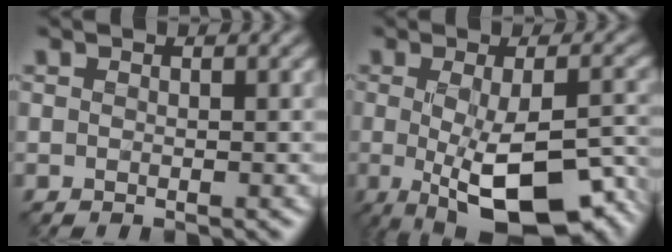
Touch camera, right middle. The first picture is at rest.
{"total": 11.1, "force": [-4.1, 4.0, 9.5], "torque": [-0.162, -0.034, -0.047]}